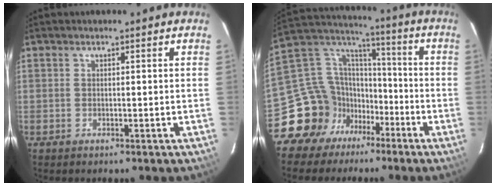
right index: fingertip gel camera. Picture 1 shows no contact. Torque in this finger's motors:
{"motor_torque": [0.77, -0.74, 0.02, -0.10]}